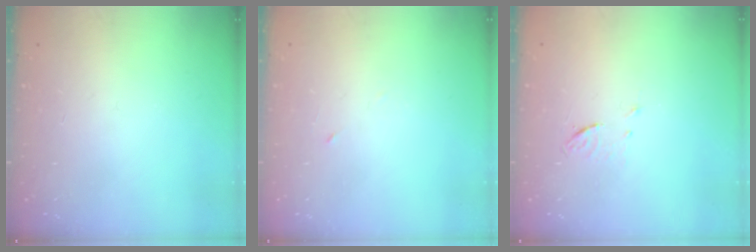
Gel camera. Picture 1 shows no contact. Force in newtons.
{"total": 2.7, "press": 2.5, "slide": 1.0}
{"total": 3.9, "press": 3.6, "slide": 1.4}